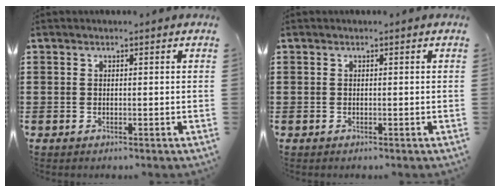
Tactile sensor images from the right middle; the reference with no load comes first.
{"total": 0.0}